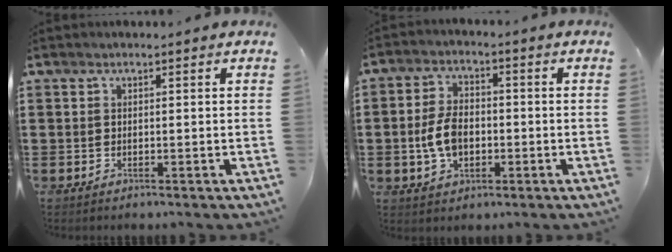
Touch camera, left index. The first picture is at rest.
{"total": 6.5, "force": [-0.9, 4.0, 5.1], "torque": [-0.120, 0.002, -0.023]}